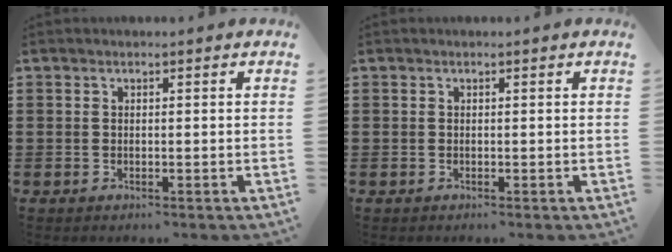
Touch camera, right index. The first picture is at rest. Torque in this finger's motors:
{"motor_torque": [-0.50, -0.24, -0.15, -0.11]}